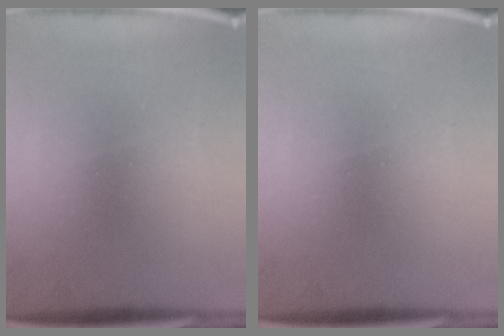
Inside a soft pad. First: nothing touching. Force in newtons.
{"total": 0.0}